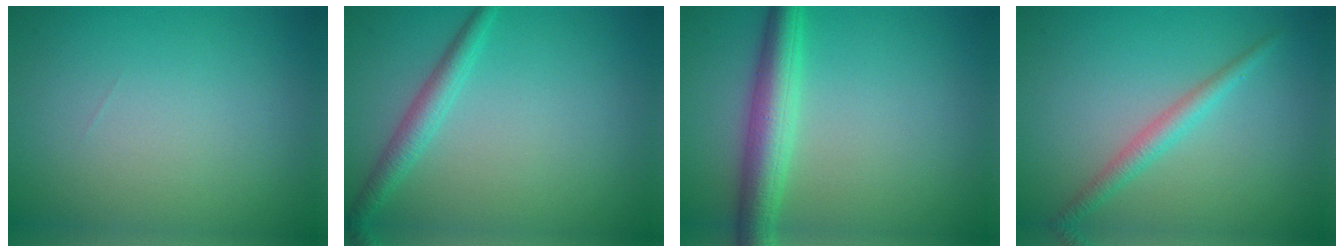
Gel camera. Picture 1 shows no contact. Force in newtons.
{"total": 2.2, "press": 2.2, "slide": 0.0}
{"total": 4.6, "press": 4.6, "slide": 0.0}
{"total": 2.1, "press": 2.1, "slide": 0.0}